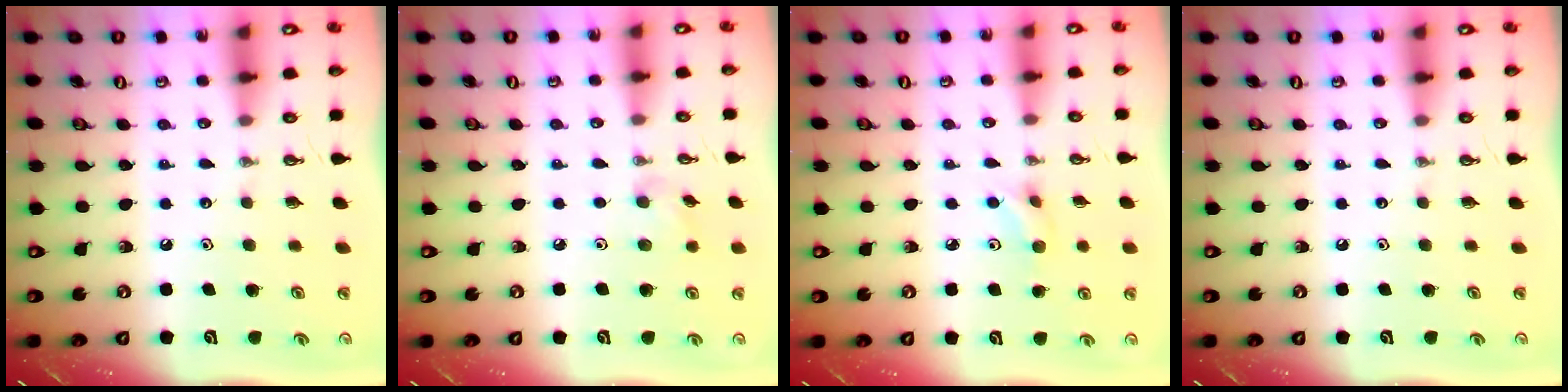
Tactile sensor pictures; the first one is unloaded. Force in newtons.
{"total": 5.8, "press": 5.4, "slide": 2.1}
{"total": 5.0, "press": 4.9, "slide": 1.0}
{"total": 0.0}